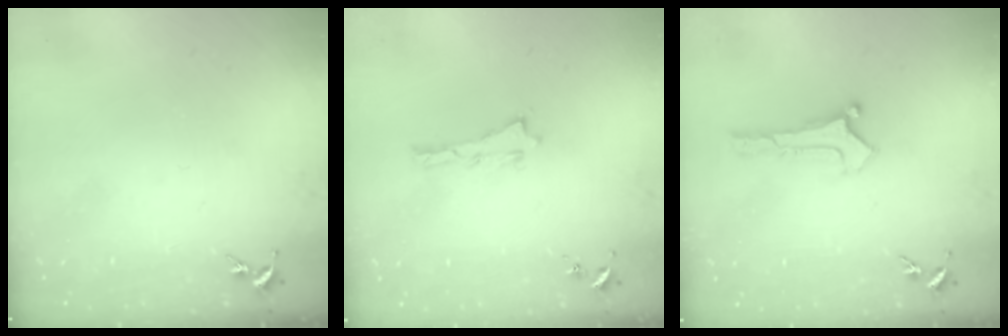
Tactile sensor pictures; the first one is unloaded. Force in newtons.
{"total": 0.0}
{"total": 0.0}